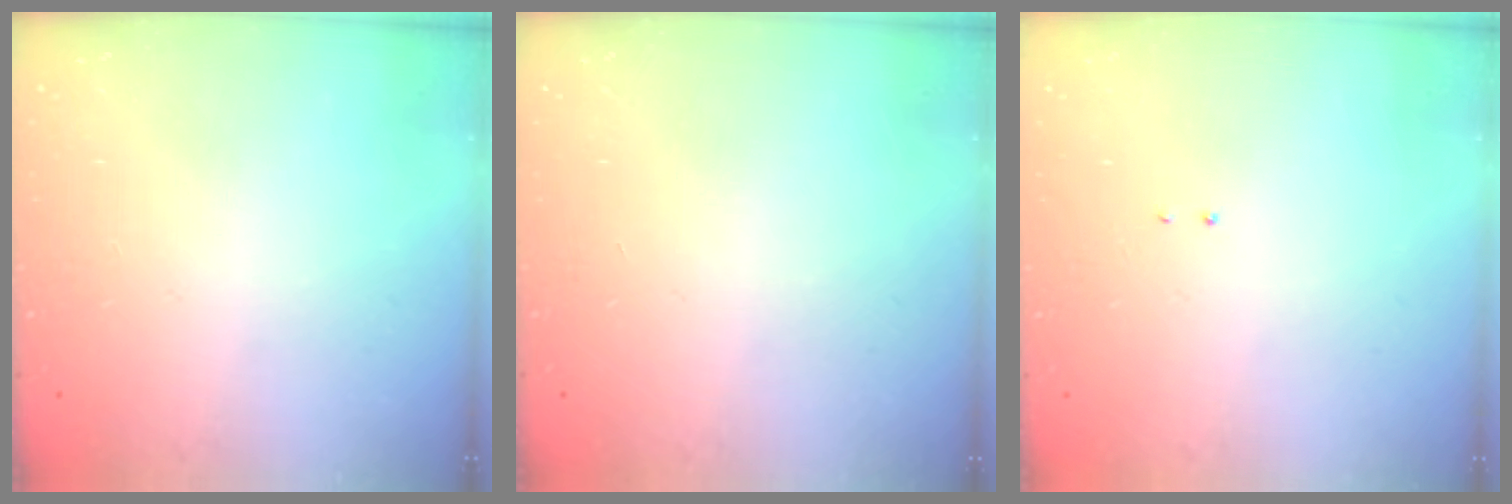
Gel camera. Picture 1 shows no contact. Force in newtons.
{"total": 0.0}
{"total": 1.3, "press": 1.2, "slide": 0.6}